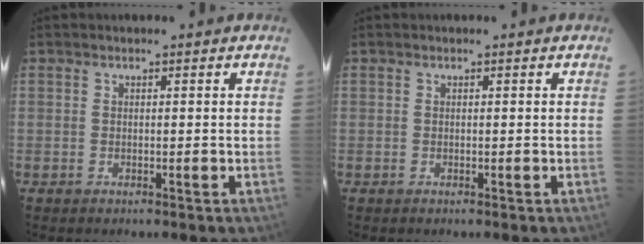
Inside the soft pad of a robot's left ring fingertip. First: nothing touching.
{"total": 0.0}